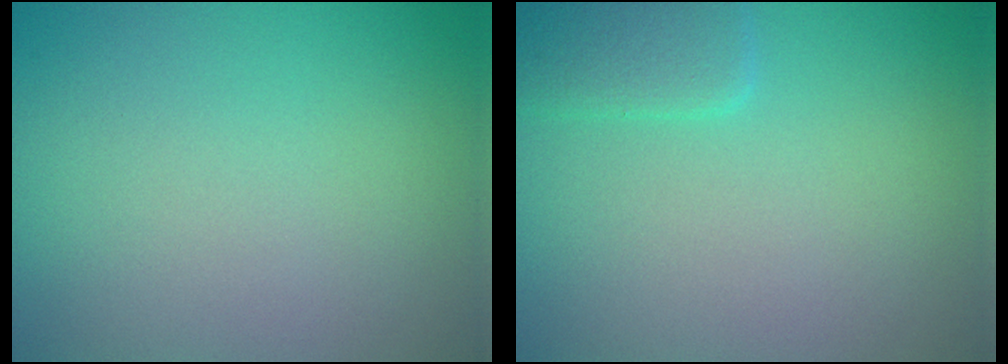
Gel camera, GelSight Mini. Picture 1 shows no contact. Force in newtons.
{"total": 2.7, "press": 2.7, "slide": 0.1}